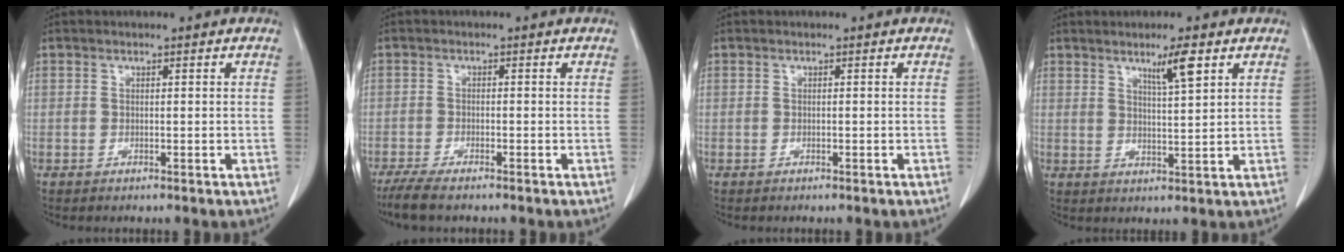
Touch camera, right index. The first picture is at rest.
{"total": 4.0, "force": [-3.1, 0.6, 2.5], "torque": [-0.045, -0.010, -0.054]}
{"total": 0.0}
{"total": 5.0, "force": [2.9, 0.0, 4.0], "torque": [-0.067, -0.004, 0.051]}